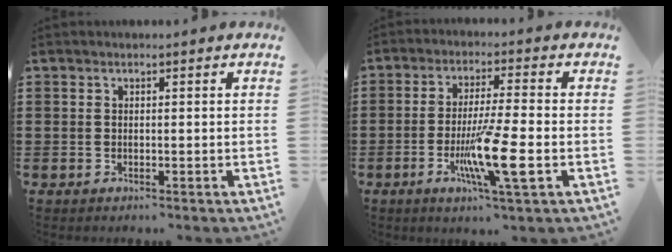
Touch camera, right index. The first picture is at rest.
{"total": 10.5, "force": [-3.2, 1.0, 10.0], "torque": [-0.186, -0.016, -0.056]}